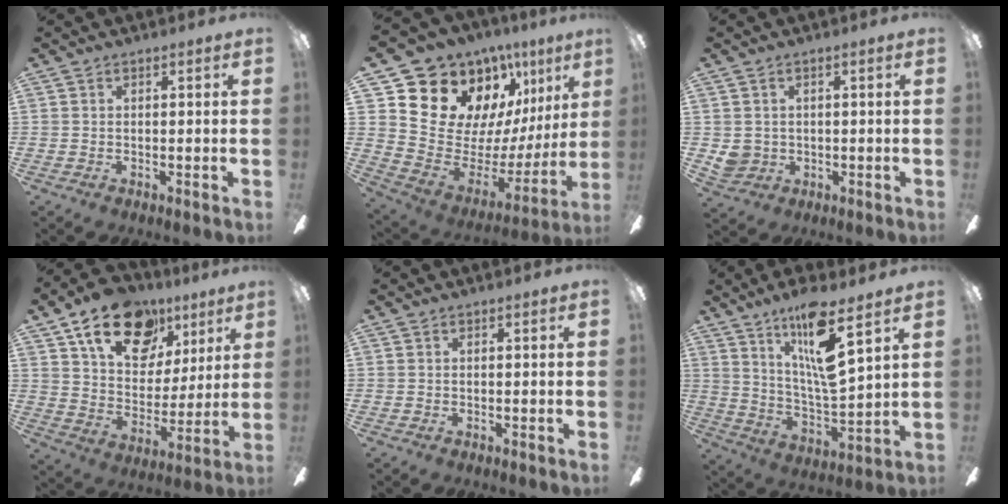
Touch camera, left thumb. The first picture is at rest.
{"total": 19.1, "force": [13.5, 11.4, 7.1], "torque": [-0.127, -0.103, 0.274]}
{"total": 3.8, "force": [0.6, 3.5, 1.1], "torque": [-0.026, 0.000, 0.012]}
{"total": 20.5, "force": [11.8, 12.8, 10.8], "torque": [-0.164, -0.052, 0.209]}
{"total": 0.0}
{"total": 15.1, "force": [9.7, 2.6, 11.2], "torque": [-0.213, -0.047, 0.160]}